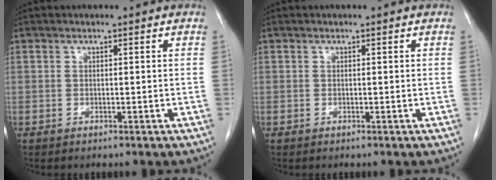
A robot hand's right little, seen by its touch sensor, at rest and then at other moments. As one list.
[{"total": 0.0}]